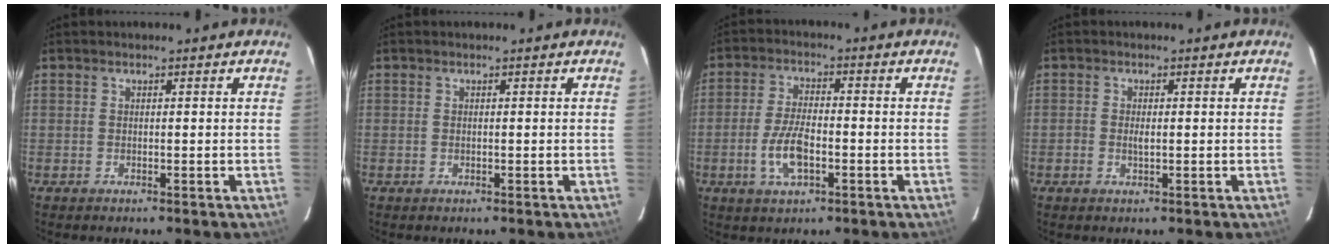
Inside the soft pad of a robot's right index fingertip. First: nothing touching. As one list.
[{"total": 0.0}, {"total": 7.5, "force": [-2.6, 3.1, 6.4], "torque": [-0.135, -0.001, -0.048]}, {"total": 1.5, "force": [-0.3, 0.7, 1.3], "torque": [-0.027, 0.000, -0.006]}]